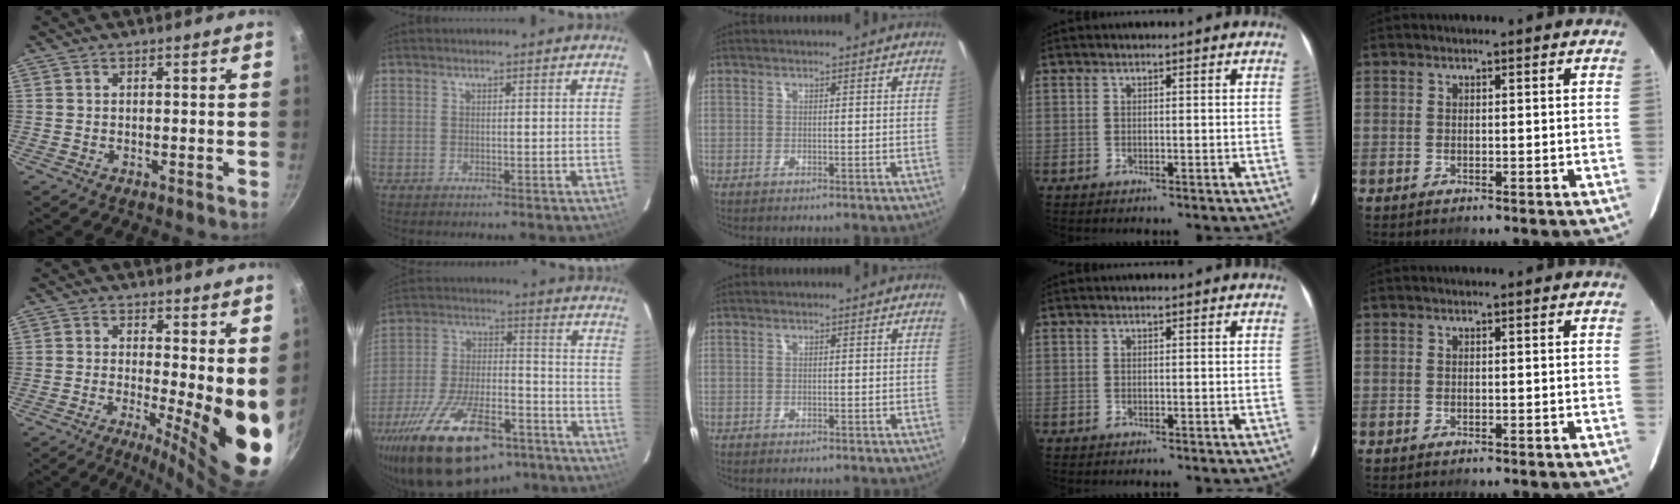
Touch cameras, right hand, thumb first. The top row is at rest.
{"thumb": {"total": 12.9, "force": [-0.5, 3.5, 12.4], "torque": [-0.152, -0.026, -0.006]}, "index": {"total": 26.3, "force": [-18.0, 11.0, 15.8], "torque": [-0.302, -0.021, -0.273]}, "middle": {"total": 0.8, "force": [0.2, -0.8, -0.3], "torque": [0.007, -0.005, 0.001]}}